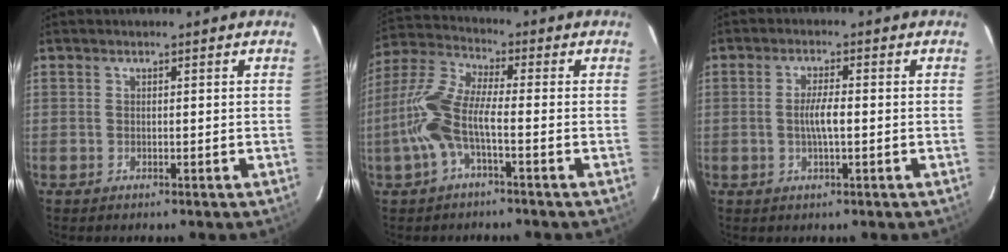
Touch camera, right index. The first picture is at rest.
{"total": 10.3, "force": [-3.0, 2.8, 9.5], "torque": [-0.222, 0.008, -0.062]}
{"total": 3.7, "force": [-0.5, 0.5, 3.6], "torque": [-0.067, 0.001, -0.009]}